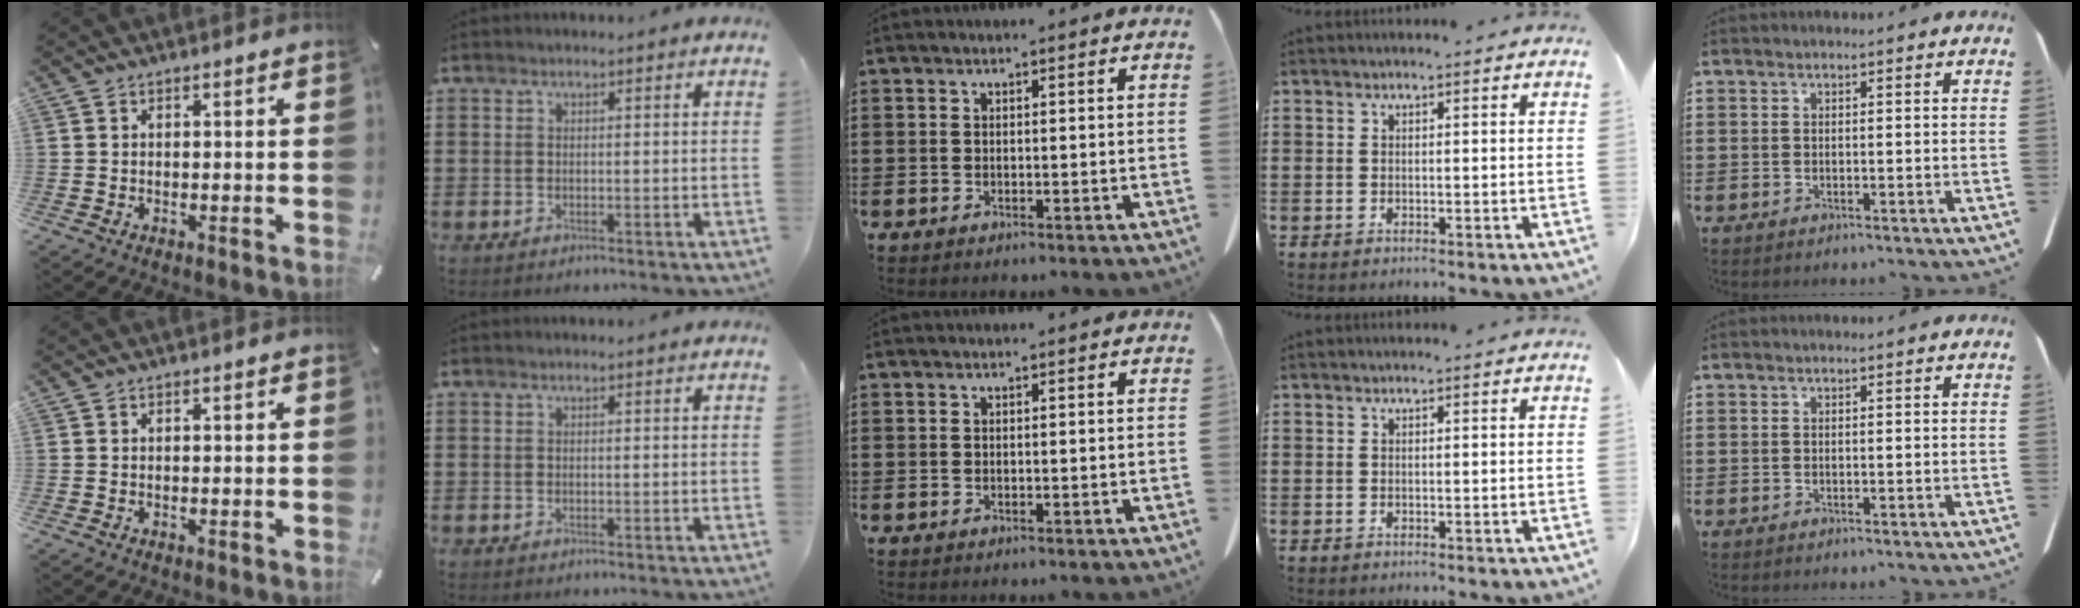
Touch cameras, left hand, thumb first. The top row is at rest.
{}